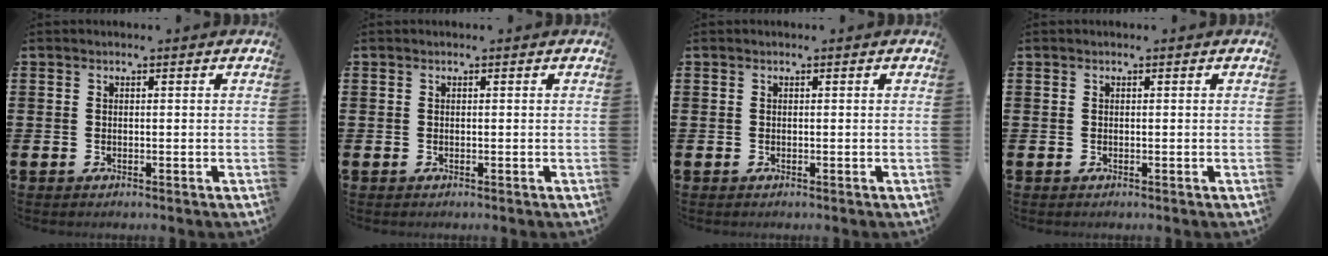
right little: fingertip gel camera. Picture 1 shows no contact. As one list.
[{"total": 0.0}, {"total": 0.0}, {"total": 0.0}]